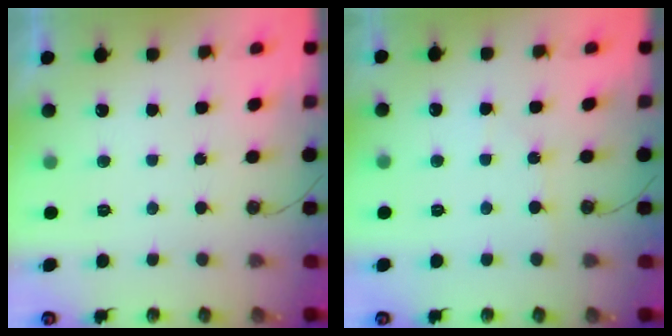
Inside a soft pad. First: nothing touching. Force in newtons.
{"total": 3.0, "press": 3.0, "slide": 0.4}